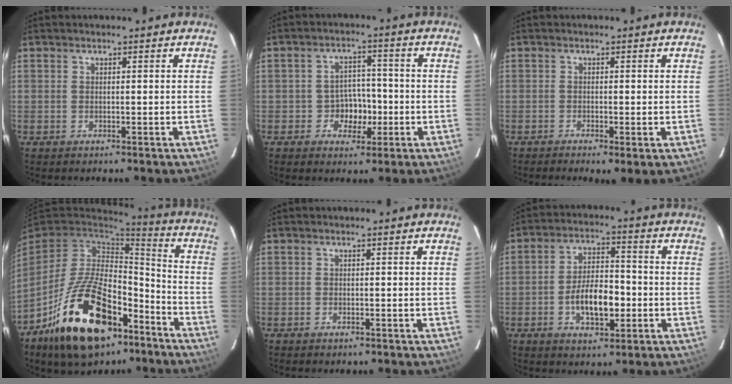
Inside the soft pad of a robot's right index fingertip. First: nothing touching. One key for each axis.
{"total": 5.6, "fx": -2.0, "fy": 4.6, "fz": 2.5, "tx": -0.047, "ty": 0.015, "tz": -0.025}
{"total": 1.8, "fx": -0.8, "fy": 0.3, "fz": 1.6, "tx": -0.036, "ty": -0.006, "tz": -0.013}
{"total": 24.4, "fx": -13.3, "fy": 12.8, "fz": 15.9, "tx": -0.306, "ty": 0.008, "tz": -0.203}
{"total": 0.9, "fx": -0.6, "fy": 0.6, "fz": 0.4, "tx": -0.007, "ty": 0.000, "tz": -0.010}
{"total": 9.4, "fx": -3.0, "fy": 3.7, "fz": 8.1, "tx": -0.158, "ty": 0.006, "tz": -0.048}